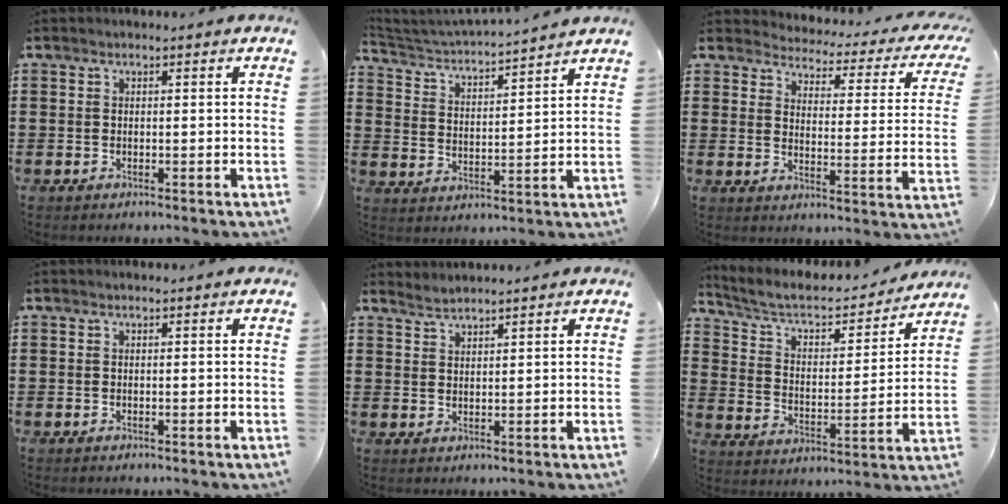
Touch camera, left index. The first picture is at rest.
{"total": 3.4, "force": [3.4, -0.4, 0.6], "torque": [-0.034, -0.031, 0.050]}
{"total": 2.6, "force": [2.6, 0.3, 0.4], "torque": [-0.030, -0.029, 0.035]}
{"total": 0.0}
{"total": 1.5, "force": [1.5, -0.2, -0.1], "torque": [-0.003, 0.001, 0.031]}
{"total": 5.7, "force": [5.0, 1.9, 2.1], "torque": [-0.068, -0.033, 0.079]}